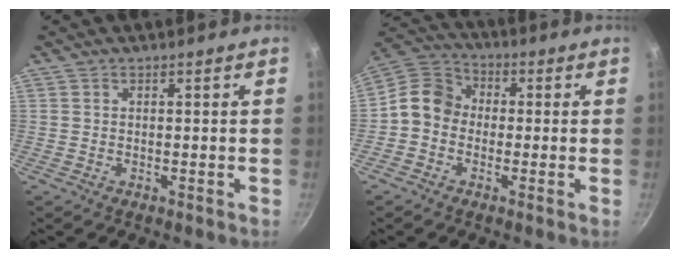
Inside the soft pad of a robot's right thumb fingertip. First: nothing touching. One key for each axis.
{"total": 8.5, "fx": -1.1, "fy": 7.3, "fz": 4.2, "tx": -0.048, "ty": 0.032, "tz": -0.048}